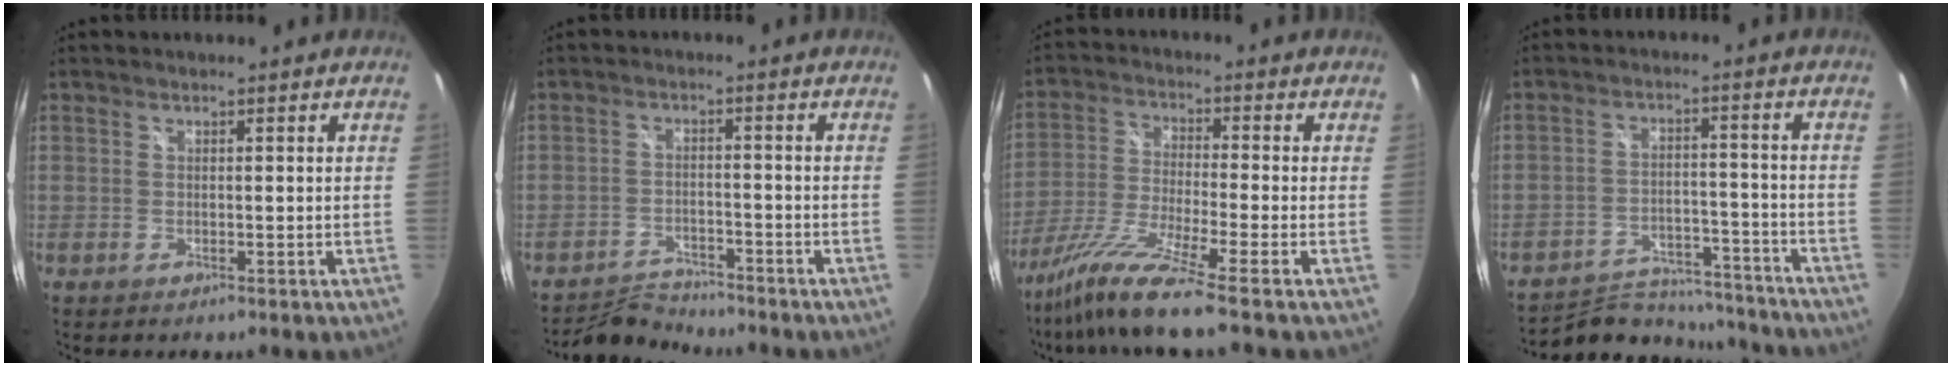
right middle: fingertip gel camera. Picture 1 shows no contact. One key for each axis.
{"total": 5.3, "fx": -5.2, "fy": 0.7, "fz": -0.3, "tx": -0.014, "ty": 0.011, "tz": -0.095}
{"total": 12.0, "fx": -9.3, "fy": -1.5, "fz": 7.4, "tx": -0.151, "ty": -0.032, "tz": -0.174}
{"total": 17.9, "fx": -16.3, "fy": 5.4, "fz": 4.9, "tx": -0.105, "ty": 0.016, "tz": -0.218}